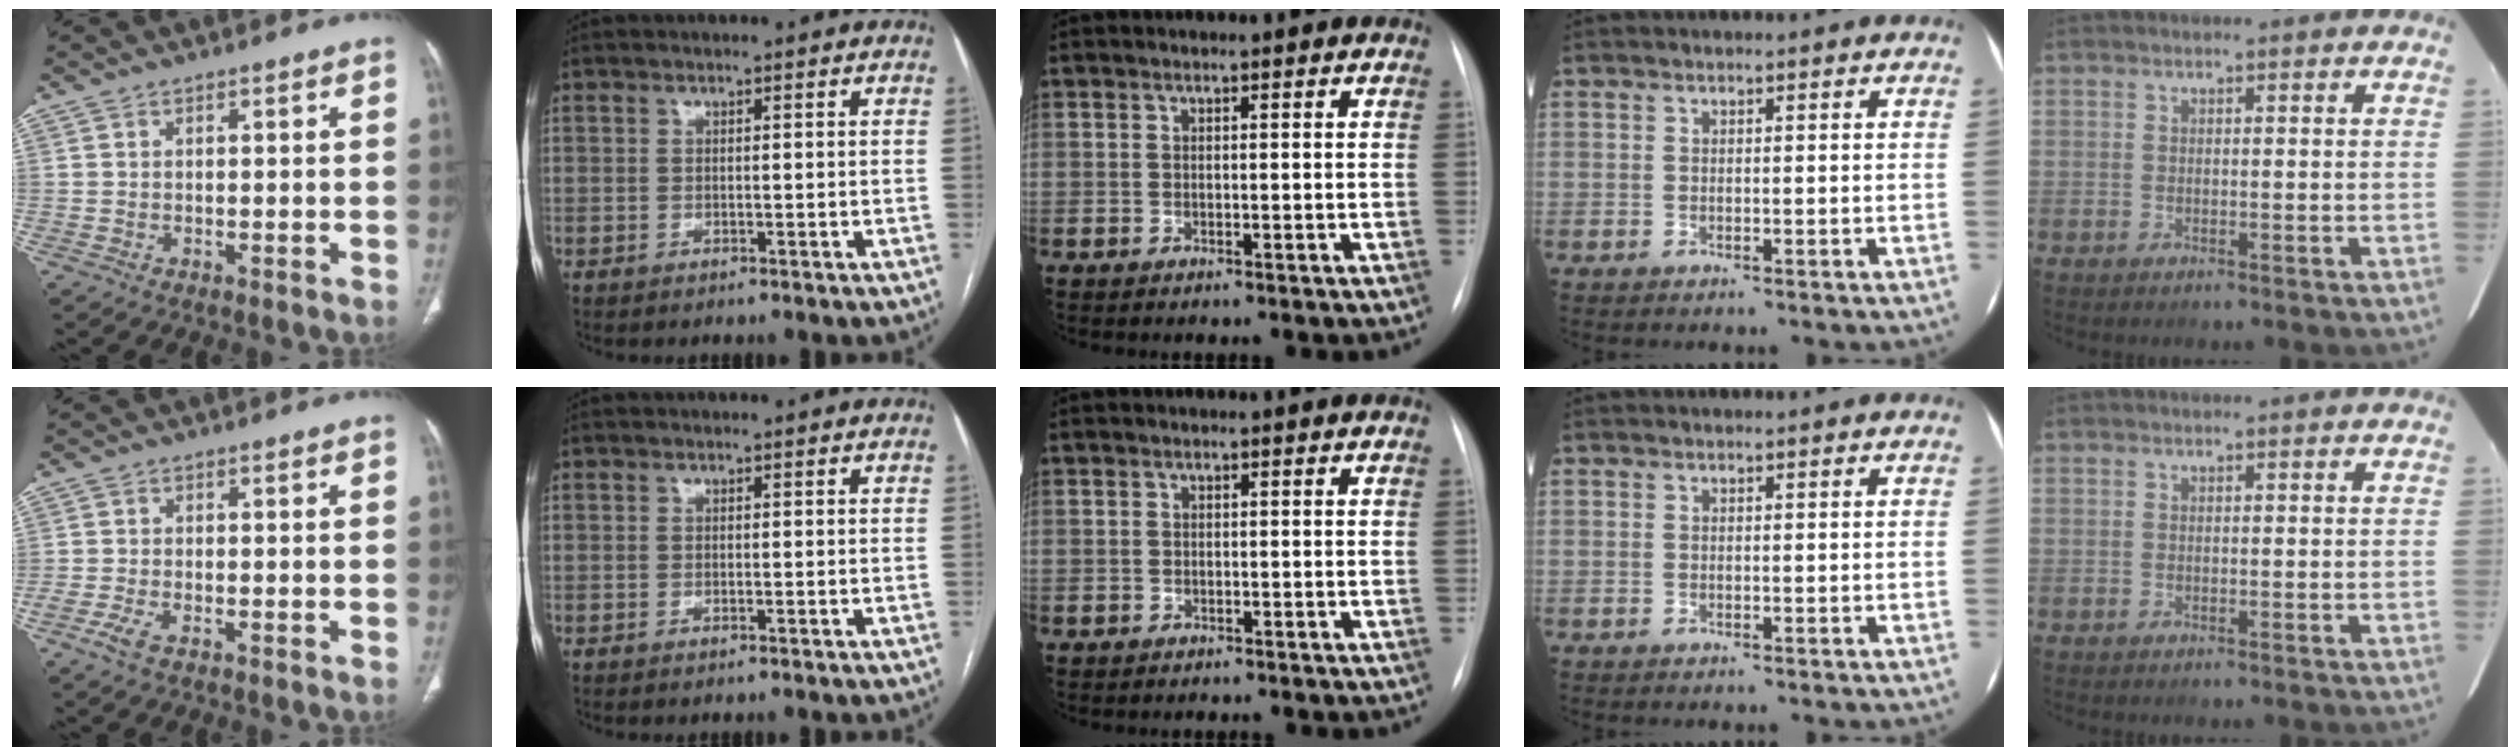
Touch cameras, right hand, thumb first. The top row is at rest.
{"thumb": {"total": 2.9, "force": [-1.7, 1.1, 2.1], "torque": [-0.055, 0.001, -0.037]}, "middle": {"total": 2.1, "force": [-1.7, 1.1, 0.5], "torque": [-0.012, 0.002, -0.020]}}